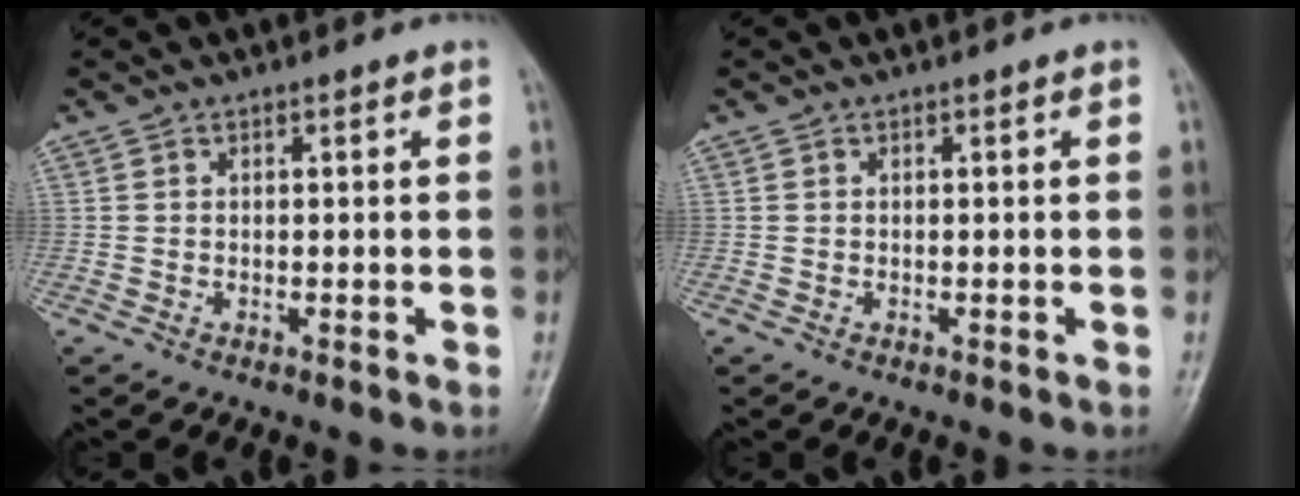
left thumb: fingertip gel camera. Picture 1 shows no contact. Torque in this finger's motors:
{"motor_torque": [-0.01, 0.01, 0.00, 0.00, 0.00]}